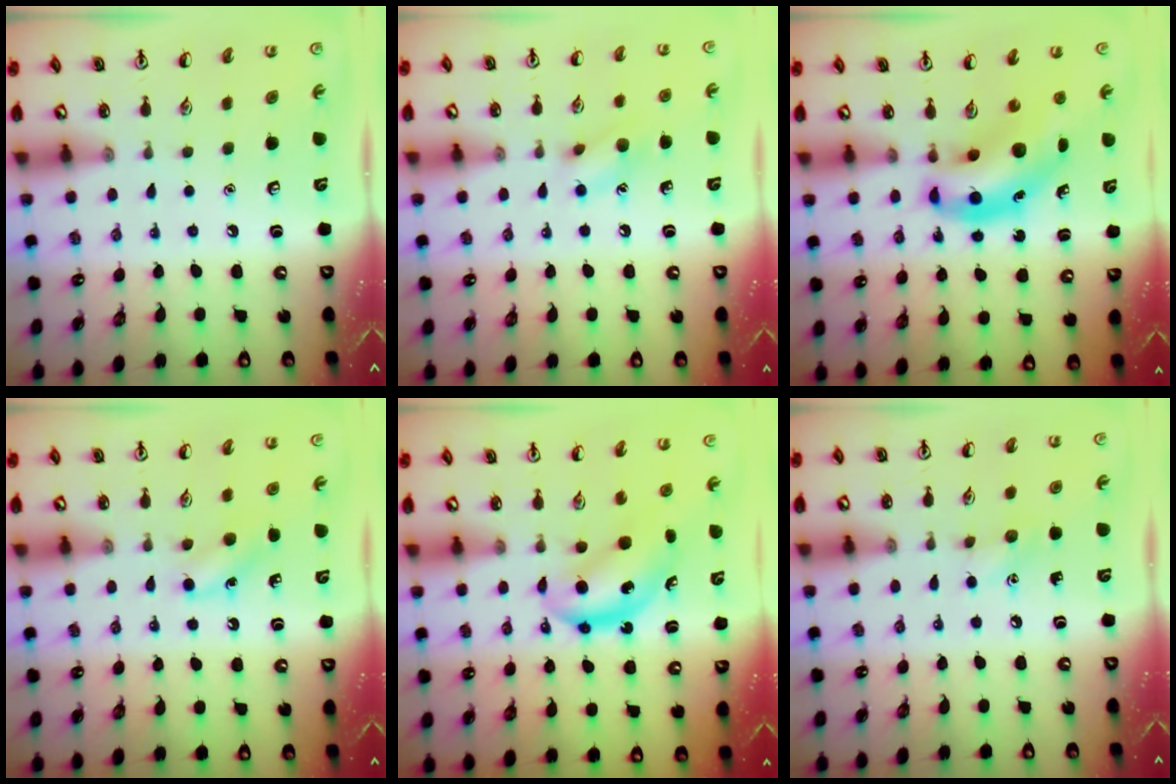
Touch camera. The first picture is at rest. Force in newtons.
{"total": 8.3, "press": 8.3, "slide": 0.7}
{"total": 9.1, "press": 8.8, "slide": 2.5}
{"total": 6.9, "press": 6.7, "slide": 1.8}
{"total": 5.9, "press": 5.8, "slide": 1.3}
{"total": 5.7, "press": 5.4, "slide": 1.9}